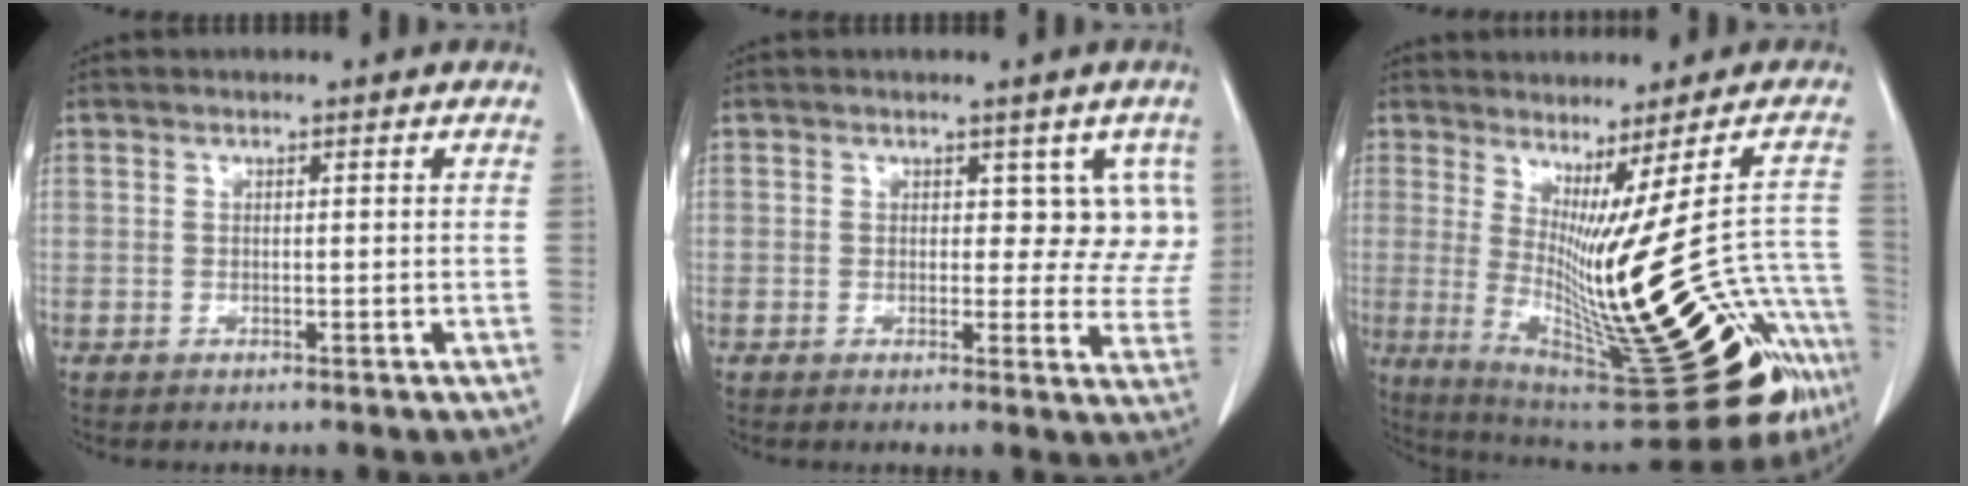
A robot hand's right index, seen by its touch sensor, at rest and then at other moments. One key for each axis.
{"total": 5.5, "fx": 2.0, "fy": 3.7, "fz": 3.5, "tx": -0.002, "ty": 0.003, "tz": 0.016}
{"total": 27.7, "fx": -10.2, "fy": 3.4, "fz": 25.6, "tx": -0.299, "ty": -0.027, "tz": -0.146}